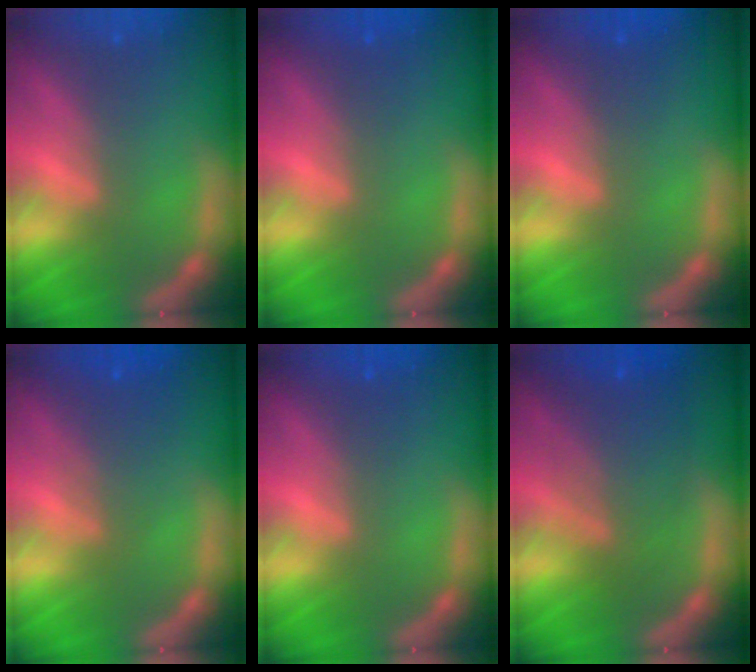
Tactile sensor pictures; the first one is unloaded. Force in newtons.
{"total": 0.9}
{"total": 1.5}
{"total": 3.6}
{"total": 0.9}
{"total": 7.0}